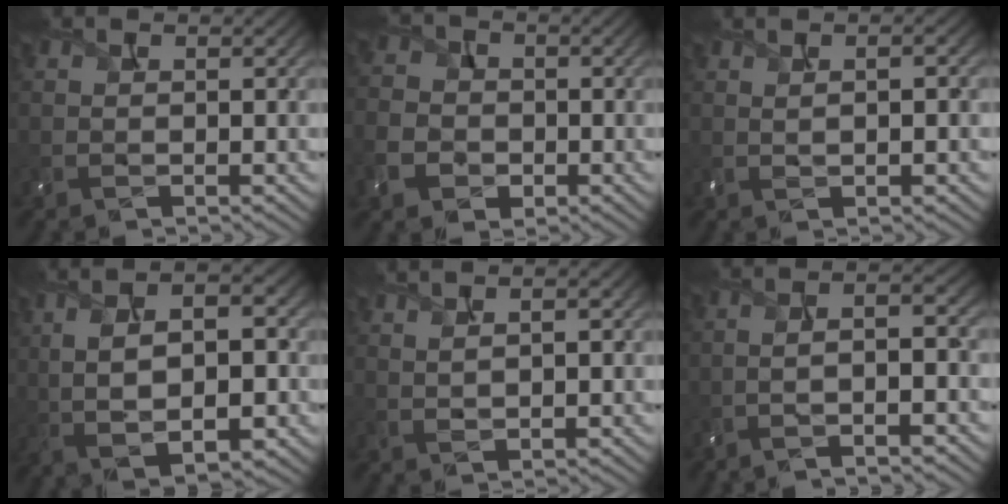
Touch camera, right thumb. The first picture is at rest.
{"total": 5.6, "force": [-2.2, 4.4, 2.6], "torque": [-0.078, -0.013, -0.054]}
{"total": 3.3, "force": [0.8, 1.0, 3.1], "torque": [-0.040, 0.007, 0.003]}
{"total": 10.8, "force": [0.5, 5.4, 9.4], "torque": [-0.170, 0.006, 0.018]}
{"total": 3.0, "force": [2.0, 0.7, 2.2], "torque": [-0.042, 0.007, 0.026]}
{"total": 6.2, "force": [-2.8, 1.0, 5.4], "torque": [-0.084, 0.007, -0.052]}